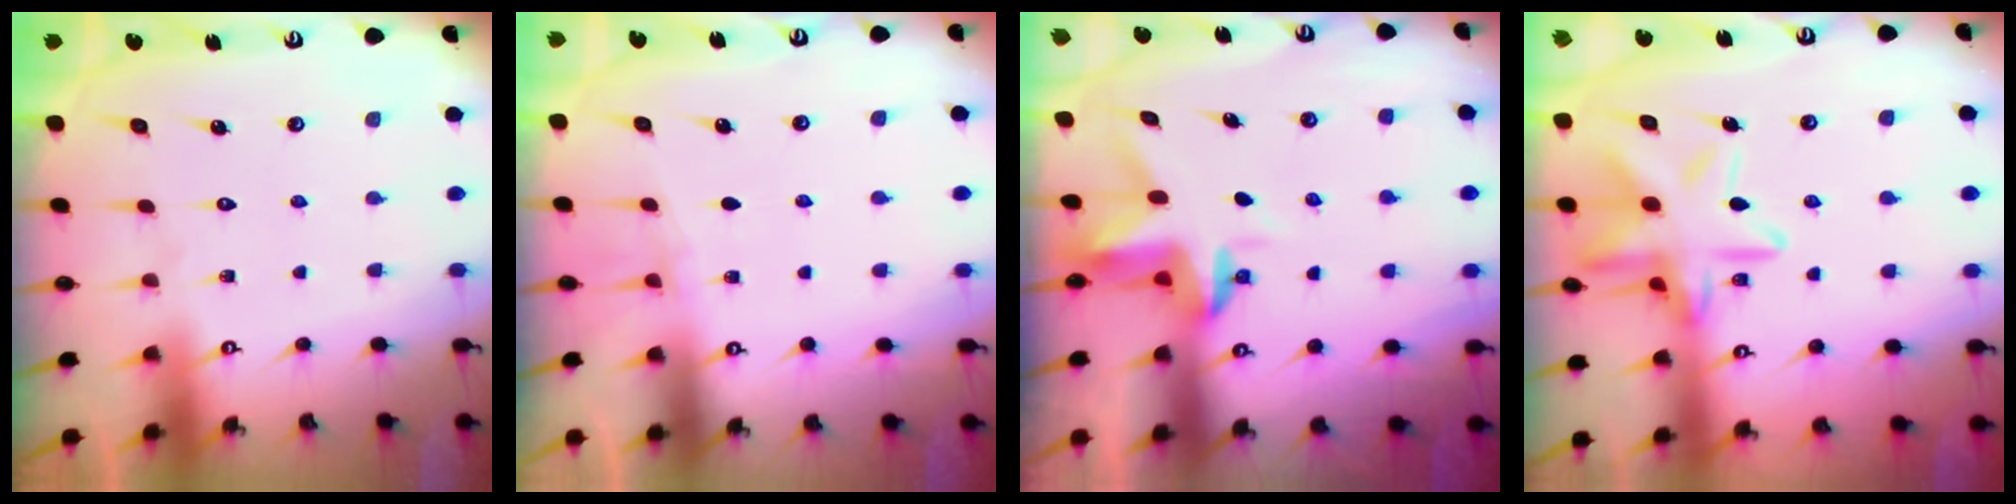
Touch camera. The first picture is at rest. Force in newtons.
{"total": 3.2, "press": 3.1, "slide": 0.5}
{"total": 3.2, "press": 3.2, "slide": 0.4}
{"total": 16.0, "press": 15.9, "slide": 1.2}